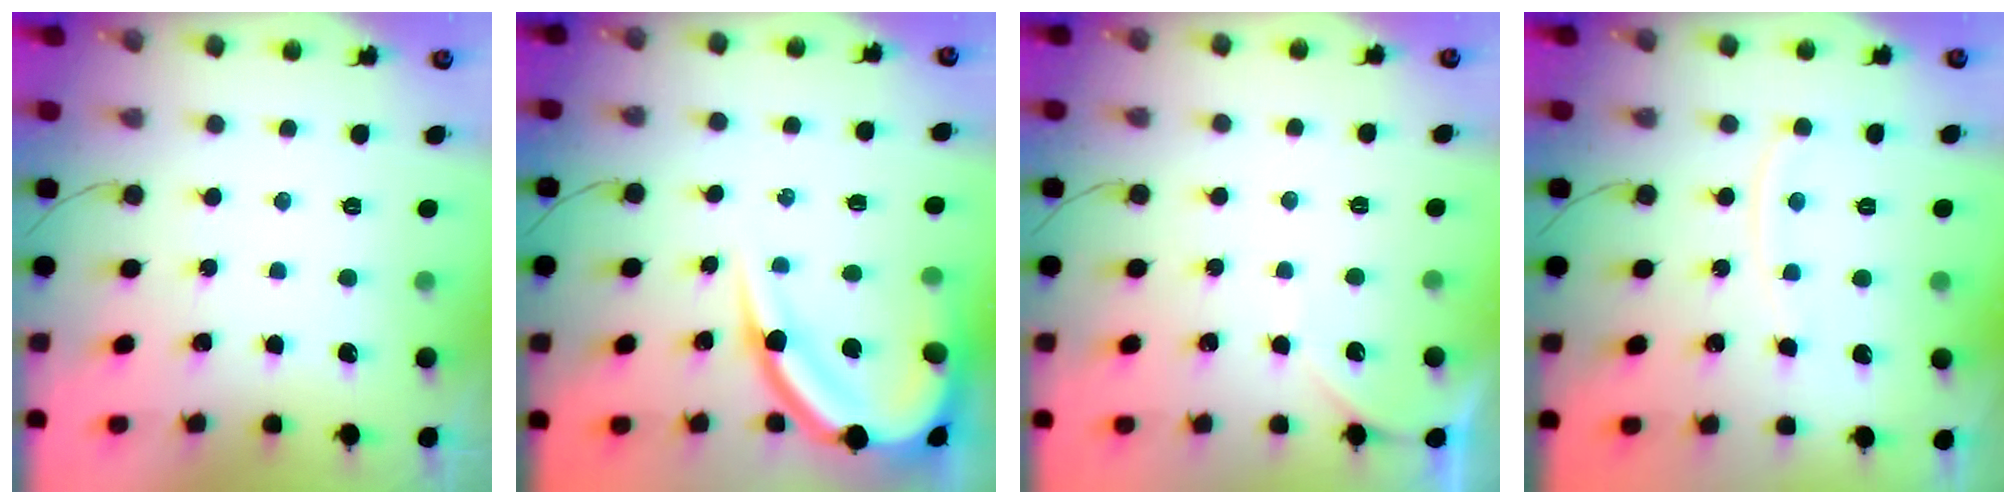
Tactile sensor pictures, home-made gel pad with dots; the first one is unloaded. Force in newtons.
{"total": 15.4, "press": 15.3, "slide": 1.8}
{"total": 3.6, "press": 3.5, "slide": 0.5}
{"total": 4.4, "press": 4.4, "slide": 0.2}